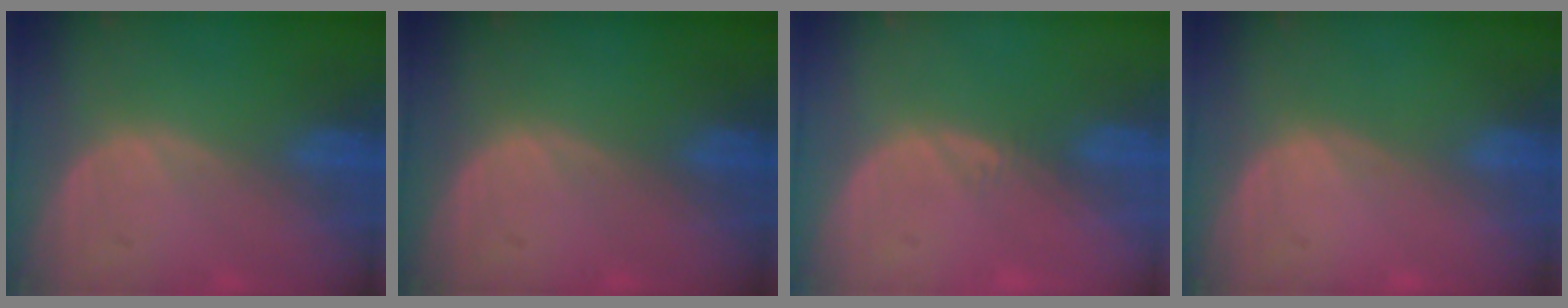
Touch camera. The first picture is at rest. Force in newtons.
{"total": 0.0}
{"total": 0.5, "press": 0.5, "slide": 0.2}
{"total": 0.0}